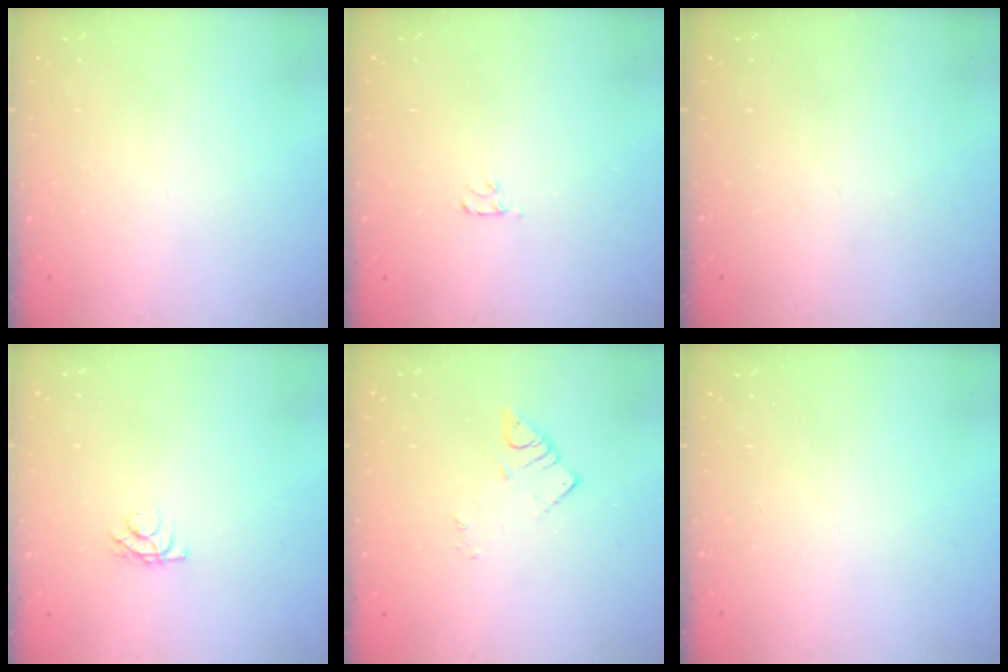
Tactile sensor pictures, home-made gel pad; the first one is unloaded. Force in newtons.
{"total": 2.5, "press": 2.4, "slide": 0.3}
{"total": 0.0}
{"total": 4.2, "press": 4.2, "slide": 0.5}
{"total": 2.7, "press": 2.7, "slide": 0.4}
{"total": 0.0}